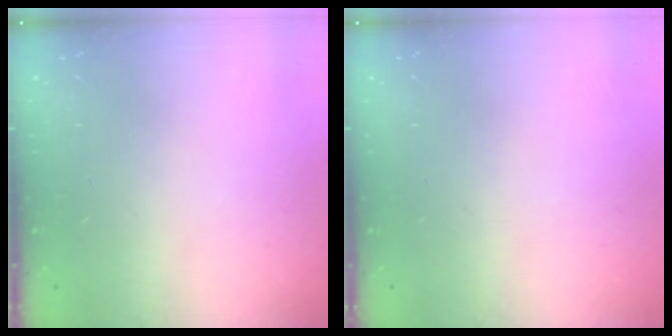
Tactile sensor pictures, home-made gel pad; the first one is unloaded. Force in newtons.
{"total": 0.0}